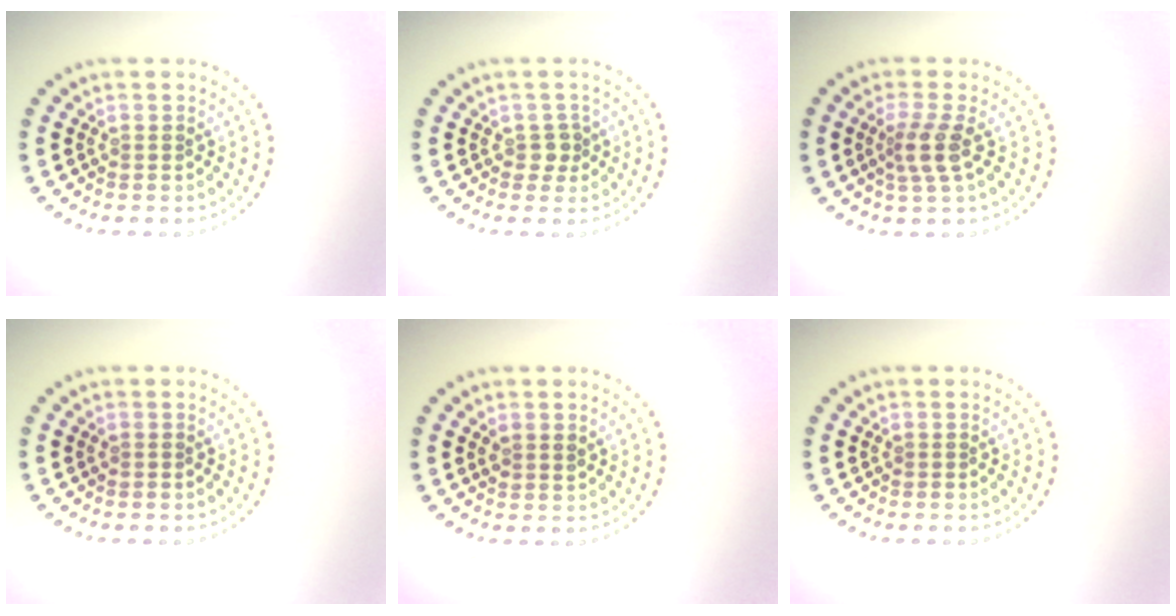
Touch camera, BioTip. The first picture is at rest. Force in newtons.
{"total": 1.5, "press": 1.2, "slide": 0.8}
{"total": 2.4, "press": 1.8, "slide": 1.5}
{"total": 0.0}
{"total": 1.1, "press": 1.0, "slide": 0.5}
{"total": 0.0}